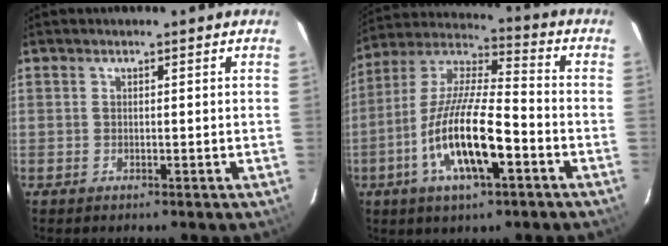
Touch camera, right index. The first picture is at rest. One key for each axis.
{"total": 16.5, "fx": -6.3, "fy": 4.6, "fz": 14.6, "tx": -0.294, "ty": -0.013, "tz": -0.119}